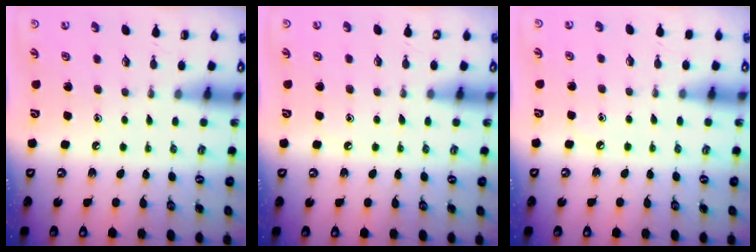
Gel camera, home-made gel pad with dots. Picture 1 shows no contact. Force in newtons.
{"total": 6.7, "press": 6.7, "slide": 0.9}
{"total": 4.4, "press": 4.3, "slide": 0.7}